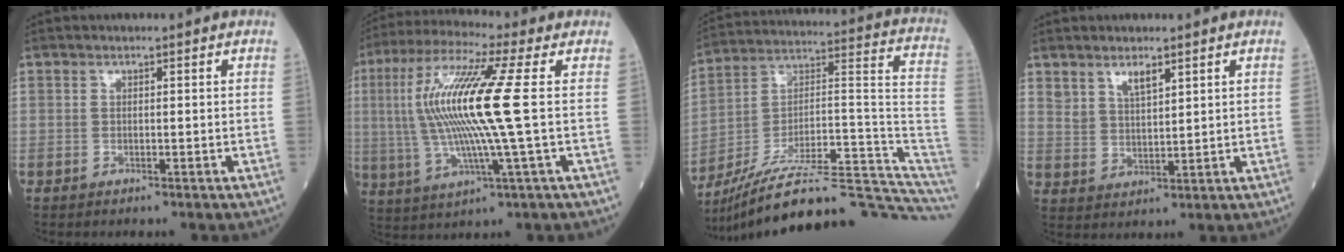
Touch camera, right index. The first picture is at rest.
{"total": 15.9, "force": [1.2, -0.1, 15.9], "torque": [-0.340, 0.009, 0.015]}
{"total": 26.2, "force": [-22.2, 2.4, 13.6], "torque": [-0.133, 0.040, -0.337]}
{"total": 3.9, "force": [2.7, 1.3, 2.5], "torque": [-0.051, 0.002, 0.058]}